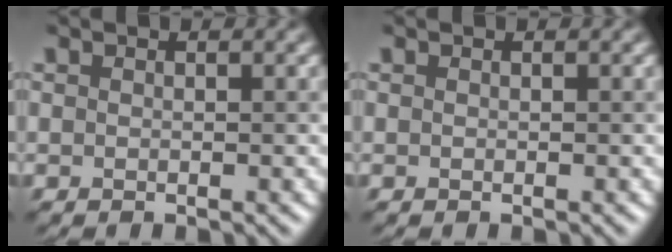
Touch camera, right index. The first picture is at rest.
{"total": 0.0}